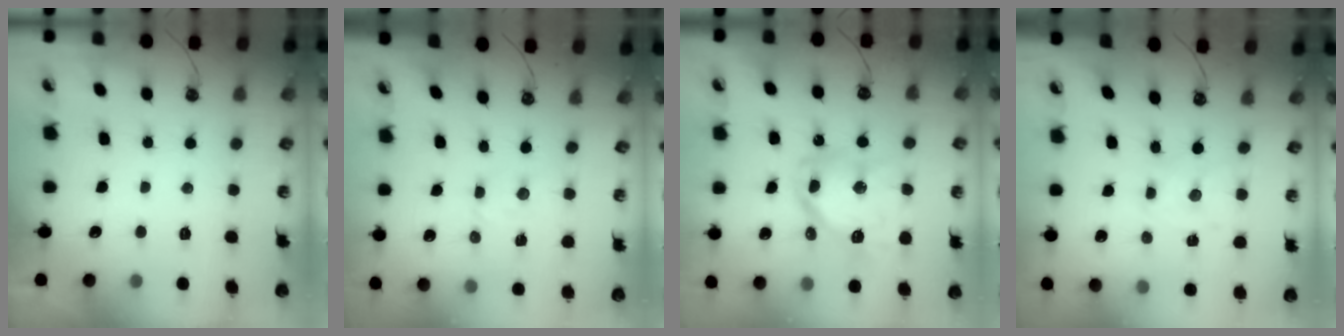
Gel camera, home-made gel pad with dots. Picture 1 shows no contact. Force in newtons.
{"total": 2.3, "press": 2.3, "slide": 0.4}
{"total": 14.3, "press": 14.2, "slide": 1.3}
{"total": 1.6, "press": 1.6, "slide": 0.3}